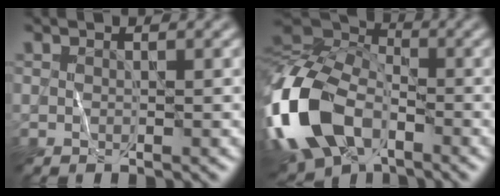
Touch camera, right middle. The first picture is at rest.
{"total": 15.1, "force": [-6.1, 9.4, 10.1], "torque": [-0.248, -0.014, -0.131]}